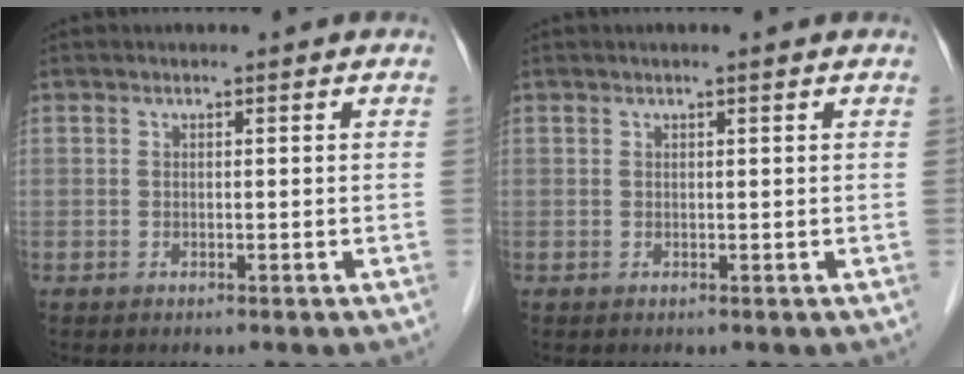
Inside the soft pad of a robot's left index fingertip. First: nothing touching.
{"total": 0.8, "force": [0.6, -0.1, 0.5], "torque": [-0.012, 0.006, 0.014]}